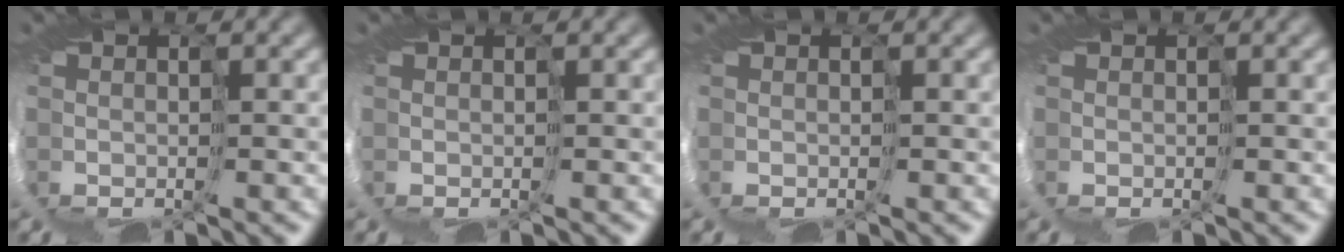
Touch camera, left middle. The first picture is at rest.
{"total": 0.0}
{"total": 0.0}
{"total": 0.0}